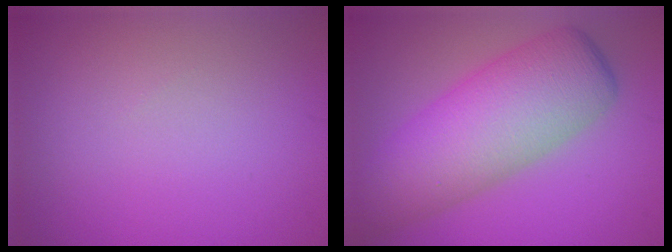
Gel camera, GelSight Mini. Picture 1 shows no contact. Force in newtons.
{"total": 9.4, "press": 9.4, "slide": 0.3}